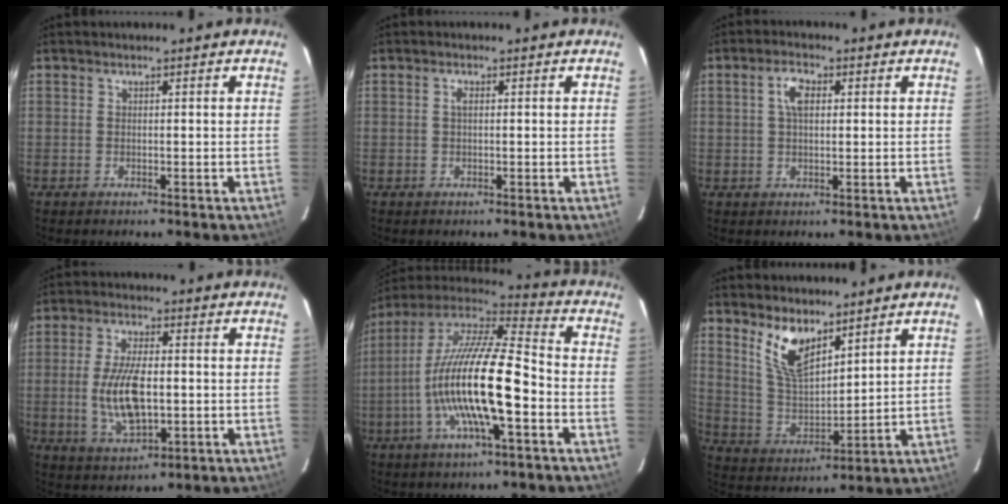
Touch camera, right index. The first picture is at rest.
{"total": 0.9, "force": [0.1, 0.3, 0.8], "torque": [-0.017, 0.003, 0.000]}
{"total": 3.9, "force": [1.0, 2.0, 3.2], "torque": [-0.060, 0.011, 0.019]}
{"total": 11.1, "force": [-1.0, 4.9, 9.9], "torque": [-0.198, -0.006, -0.014]}
{"total": 20.2, "force": [-5.4, 4.0, 19.0], "torque": [-0.350, -0.018, -0.111]}
{"total": 9.8, "force": [6.5, 4.0, 6.2], "torque": [-0.119, -0.002, 0.136]}